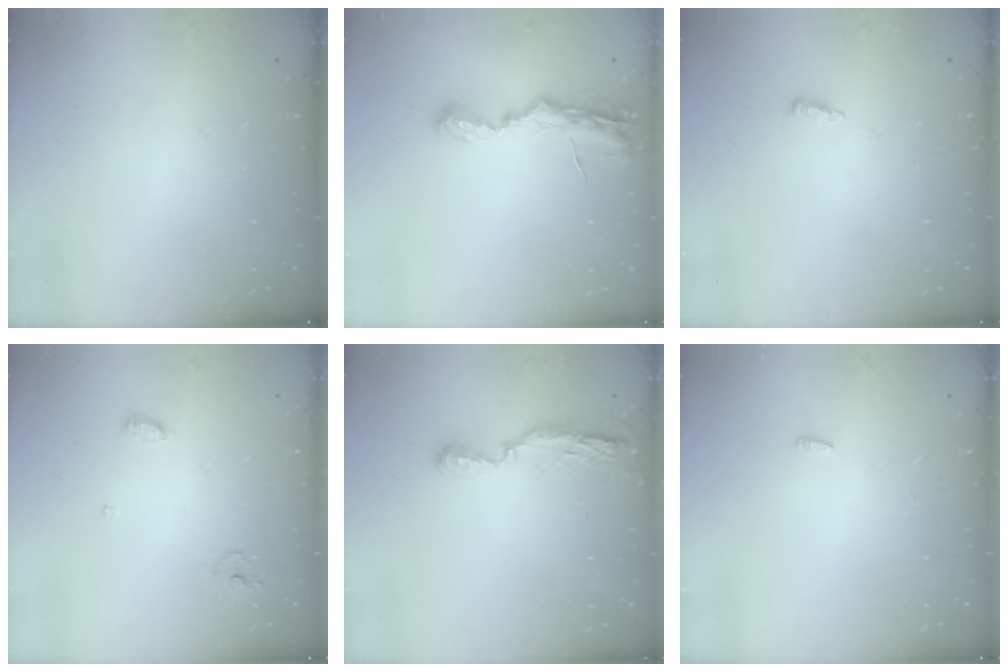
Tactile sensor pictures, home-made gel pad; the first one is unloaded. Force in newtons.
{"total": 7.5, "press": 7.5, "slide": 0.4}
{"total": 3.7, "press": 3.6, "slide": 0.4}
{"total": 4.7, "press": 4.7, "slide": 0.5}
{"total": 9.5, "press": 7.8, "slide": 5.5}
{"total": 2.1, "press": 1.9, "slide": 0.7}